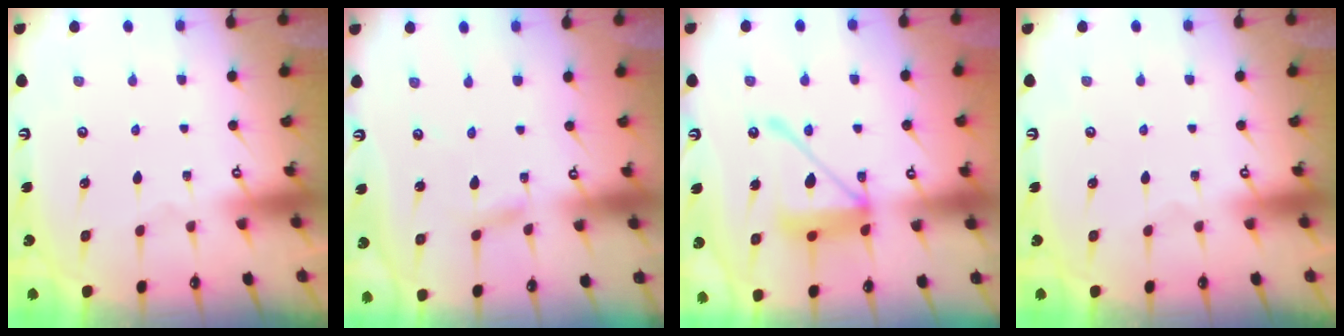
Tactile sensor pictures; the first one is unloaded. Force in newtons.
{"total": 2.8, "press": 2.8, "slide": 0.4}
{"total": 14.6, "press": 14.5, "slide": 1.7}
{"total": 0.0}